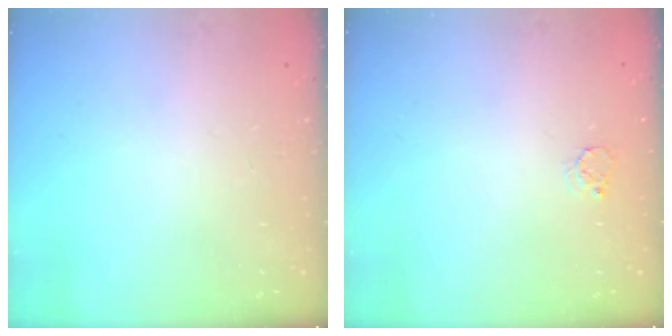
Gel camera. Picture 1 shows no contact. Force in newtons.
{"total": 3.3, "press": 3.2, "slide": 0.4}